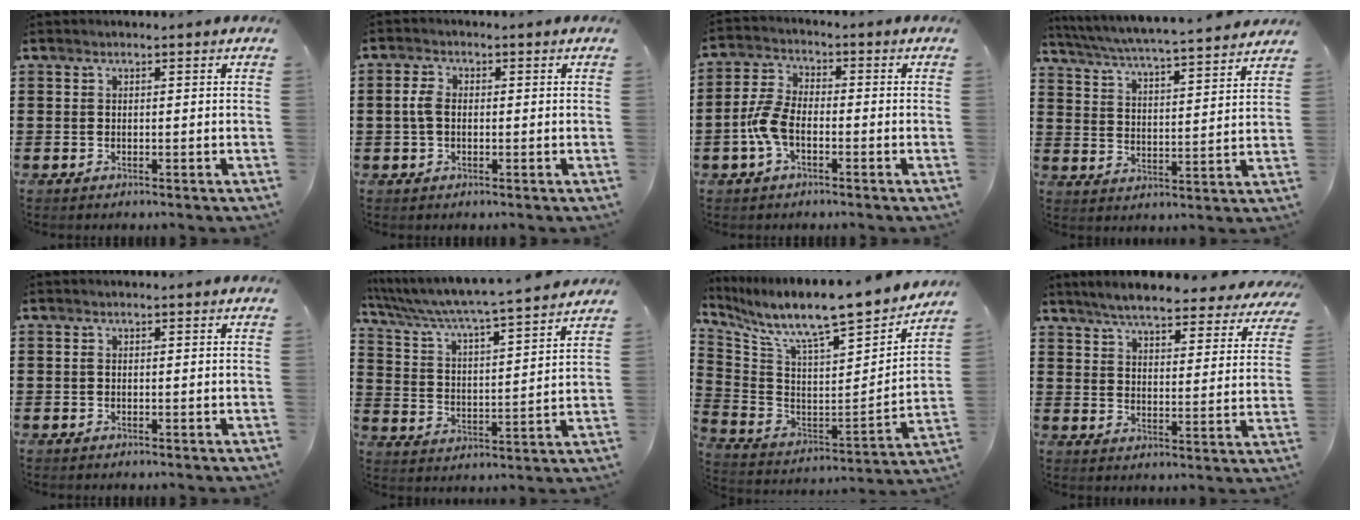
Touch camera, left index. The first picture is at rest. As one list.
[{"total": 3.4, "force": [0.1, 2.1, 2.7], "torque": [-0.070, 0.002, -0.003]}, {"total": 5.9, "force": [-2.0, 3.1, 4.7], "torque": [-0.119, -0.001, -0.045]}, {"total": 4.8, "force": [4.6, -0.5, 1.4], "torque": [-0.050, -0.038, 0.073]}, {"total": 0.5, "force": [-0.1, 0.2, 0.5], "torque": [-0.011, -0.001, -0.001]}, {"total": 5.2, "force": [4.7, -0.8, 2.1], "torque": [-0.063, -0.044, 0.070]}, {"total": 10.1, "force": [8.7, 0.7, 5.0], "torque": [-0.118, -0.081, 0.138]}, {"total": 5.9, "force": [5.5, 0.4, 2.1], "torque": [-0.064, -0.027, 0.096]}]